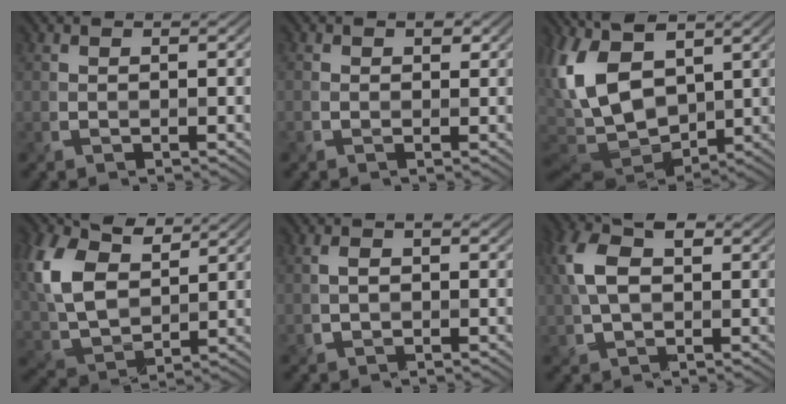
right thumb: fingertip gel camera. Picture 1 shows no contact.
{"total": 1.4, "force": [0.4, 1.1, 0.8], "torque": [-0.010, -0.004, 0.007]}
{"total": 14.9, "force": [1.6, 8.2, 12.3], "torque": [-0.291, 0.010, 0.020]}
{"total": 12.0, "force": [4.6, 7.3, 8.4], "torque": [-0.222, 0.013, 0.090]}
{"total": 2.3, "force": [0.4, 1.2, 1.9], "torque": [-0.032, -0.001, 0.009]}
{"total": 8.0, "force": [1.7, 4.7, 6.3], "torque": [-0.155, 0.014, 0.022]}